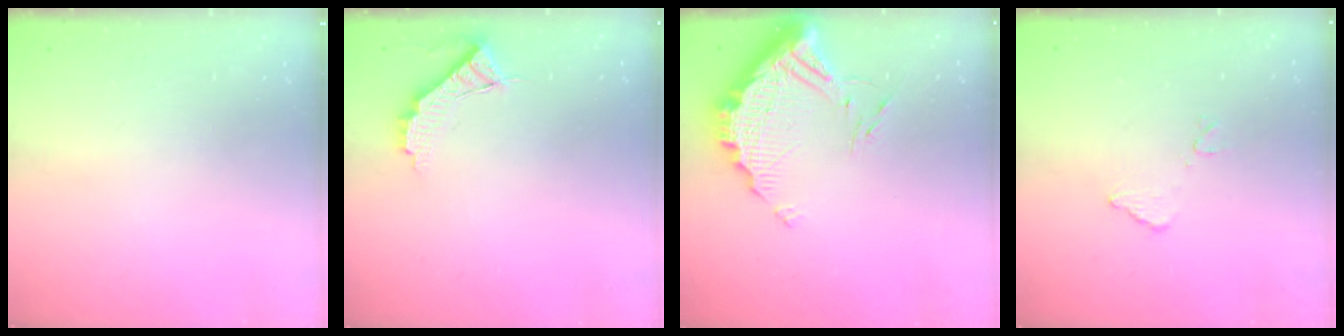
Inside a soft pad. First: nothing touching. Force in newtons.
{"total": 7.3, "press": 7.3, "slide": 0.4}
{"total": 12.7, "press": 12.7, "slide": 0.9}
{"total": 8.4, "press": 8.4, "slide": 0.4}